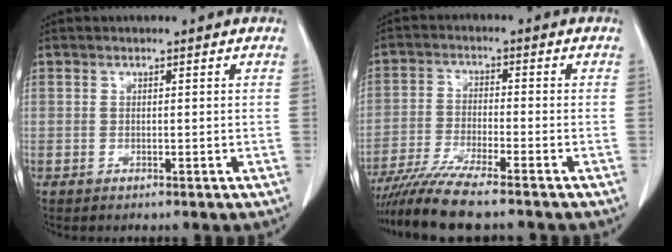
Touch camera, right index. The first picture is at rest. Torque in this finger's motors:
{"motor_torque": [1.09, -1.05, 0.47, 0.13]}